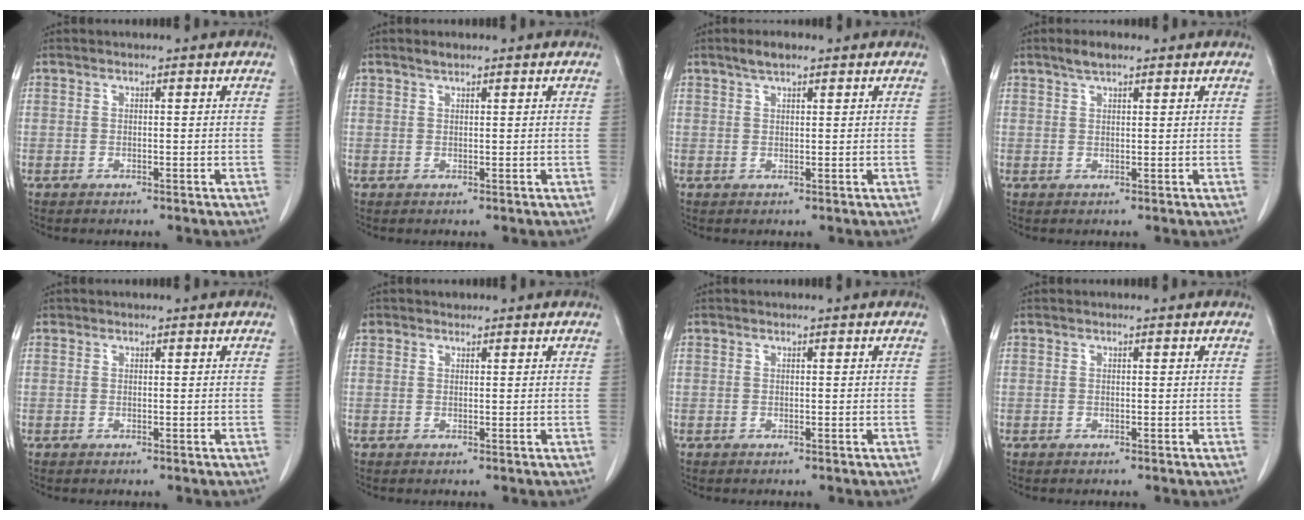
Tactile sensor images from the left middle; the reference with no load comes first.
{"total": 1.0, "force": [0.8, 0.2, 0.4], "torque": [-0.014, 0.002, 0.017]}
{"total": 2.5, "force": [1.9, 0.7, 1.6], "torque": [-0.034, 0.008, 0.034]}
{"total": 2.6, "force": [1.9, 0.7, 1.6], "torque": [-0.035, 0.007, 0.035]}
{"total": 0.0}
{"total": 1.3, "force": [0.9, 0.9, -0.1], "torque": [0.005, 0.008, 0.013]}
{"total": 0.0}
{"total": 0.0}